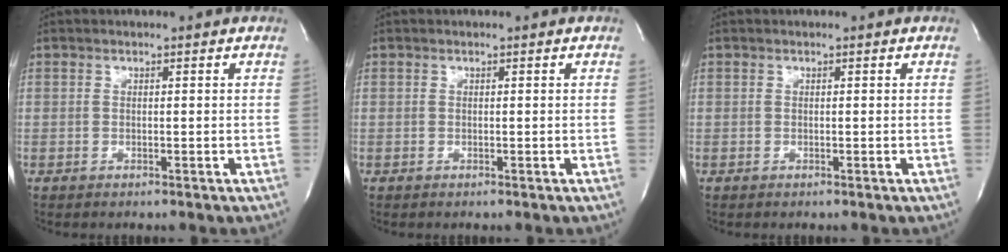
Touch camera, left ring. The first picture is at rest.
{"total": 0.0}
{"total": 0.0}